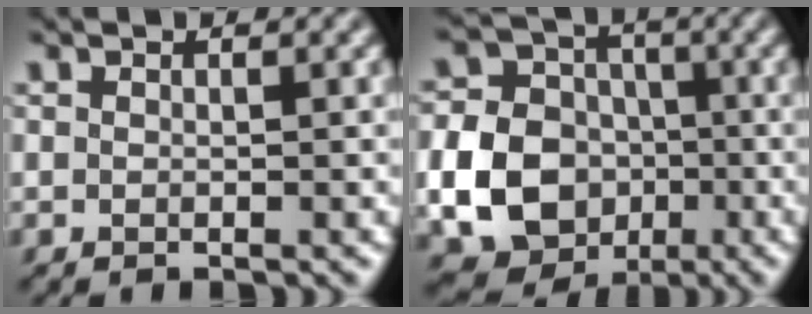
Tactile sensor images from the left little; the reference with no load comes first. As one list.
[{"total": 14.9, "force": [-3.6, 13.3, 5.5], "torque": [-0.140, -0.032, -0.075]}]